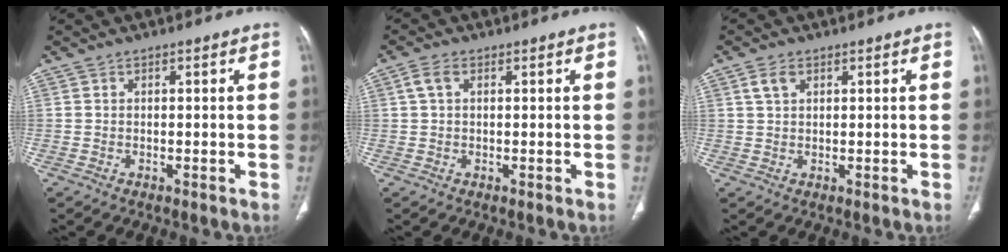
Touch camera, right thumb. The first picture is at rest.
{"total": 2.5, "force": [0.8, 1.5, 1.8], "torque": [-0.045, 0.010, 0.016]}
{"total": 2.6, "force": [1.3, 1.5, 1.7], "torque": [-0.033, 0.004, 0.028]}